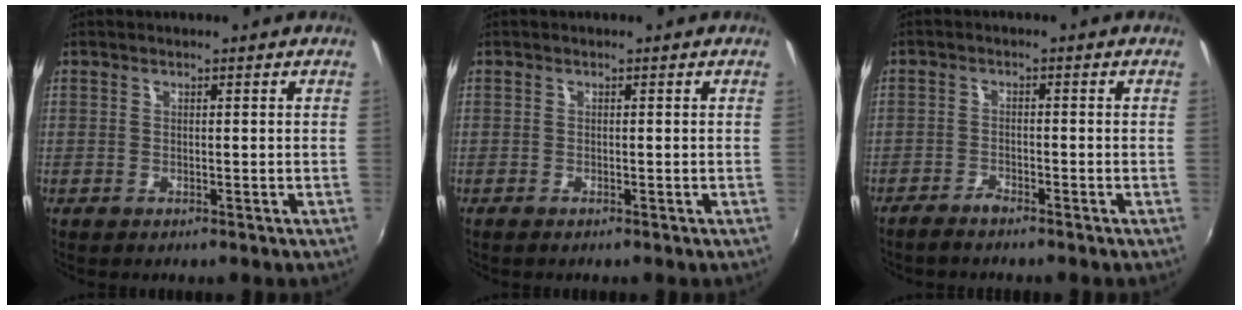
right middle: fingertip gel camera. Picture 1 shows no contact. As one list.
[{"total": 0.6, "force": [-0.5, 0.1, 0.3], "torque": [-0.005, -0.002, -0.010]}, {"total": 2.7, "force": [-2.4, 0.4, 1.0], "torque": [-0.035, -0.002, -0.048]}]